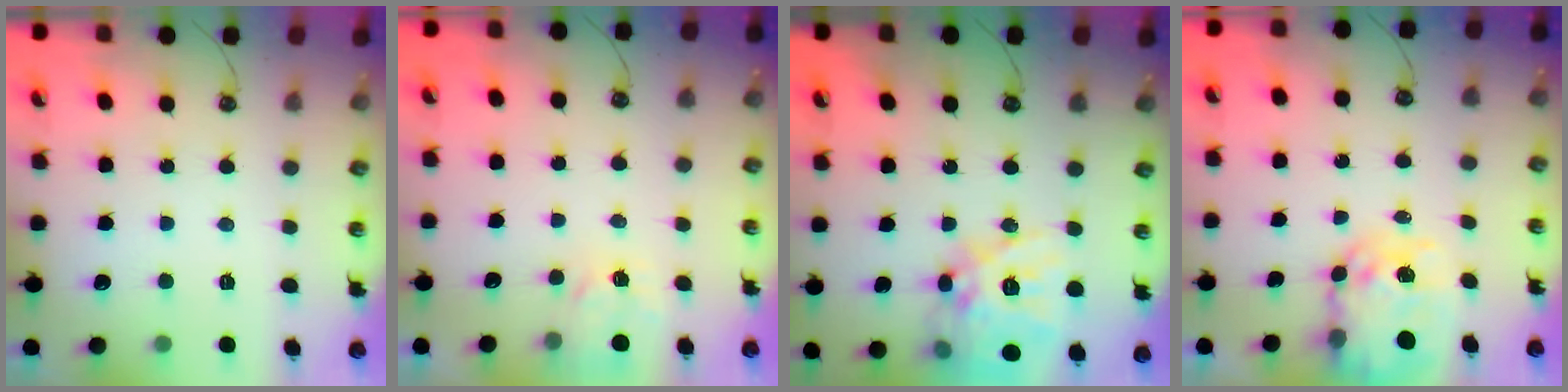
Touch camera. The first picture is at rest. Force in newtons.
{"total": 5.2, "press": 5.2, "slide": 0.6}
{"total": 21.8, "press": 21.5, "slide": 3.3}
{"total": 9.0, "press": 8.9, "slide": 0.7}